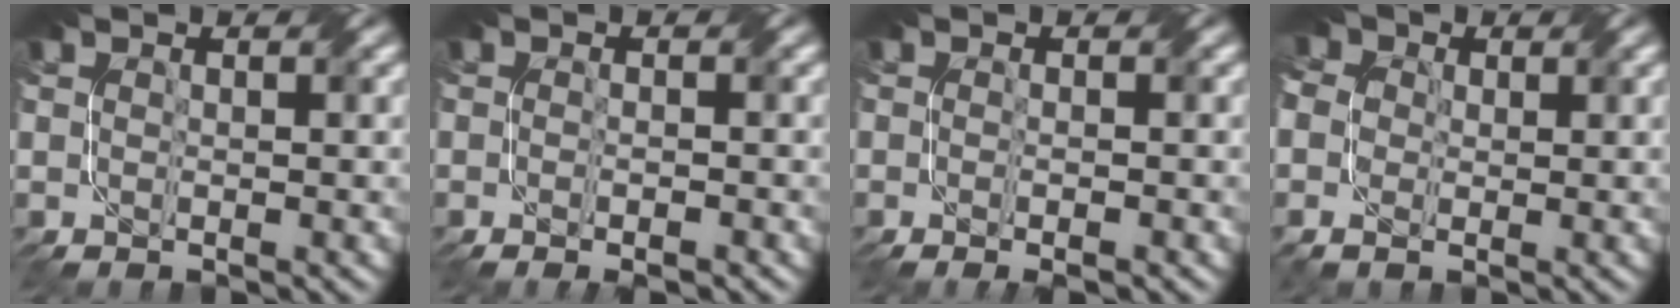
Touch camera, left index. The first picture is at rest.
{"total": 2.5, "force": [-1.5, 0.7, 2.0], "torque": [-0.021, 0.000, -0.012]}
{"total": 2.6, "force": [-1.2, 0.8, 2.1], "torque": [-0.019, -0.002, -0.009]}
{"total": 5.5, "force": [0.8, 4.4, 3.2], "torque": [-0.081, 0.027, 0.003]}